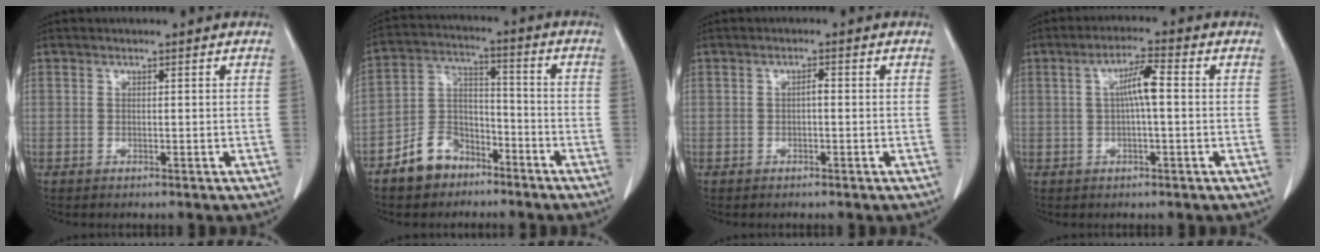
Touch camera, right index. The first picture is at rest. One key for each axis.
{"total": 8.9, "fx": -6.0, "fy": 5.8, "fz": 3.1, "tx": -0.073, "ty": 0.016, "tz": -0.106}
{"total": 1.1, "fx": -0.1, "fy": 0.3, "fz": 1.0, "tx": -0.016, "ty": 0.004, "tz": -0.003}
{"total": 5.0, "fx": 0.4, "fy": 0.5, "fz": 5.0, "tx": -0.091, "ty": 0.012, "tz": 0.006}